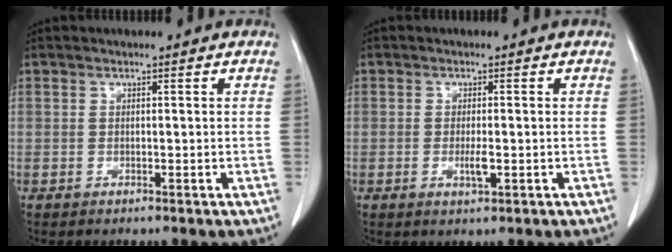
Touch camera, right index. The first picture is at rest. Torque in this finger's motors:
{"motor_torque": [0.70, -0.06, 0.20, 0.10]}